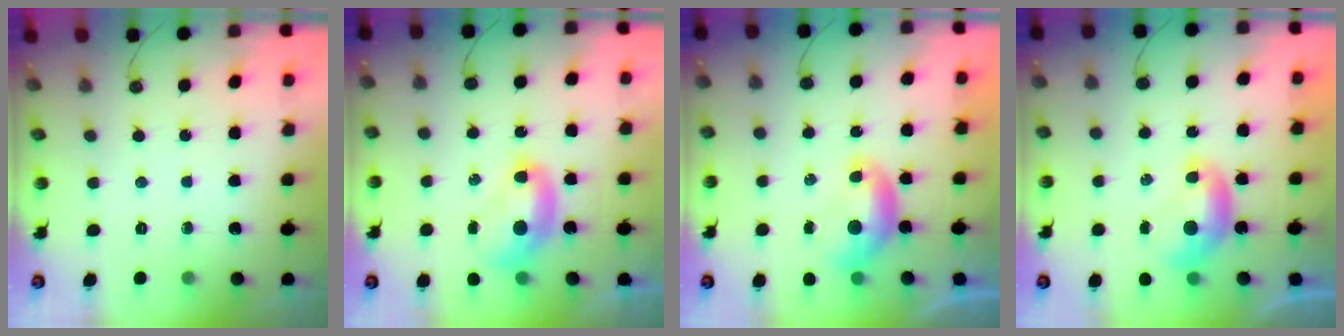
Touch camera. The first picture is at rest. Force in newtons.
{"total": 2.7, "press": 2.7, "slide": 0.1}
{"total": 0.0}
{"total": 0.0}